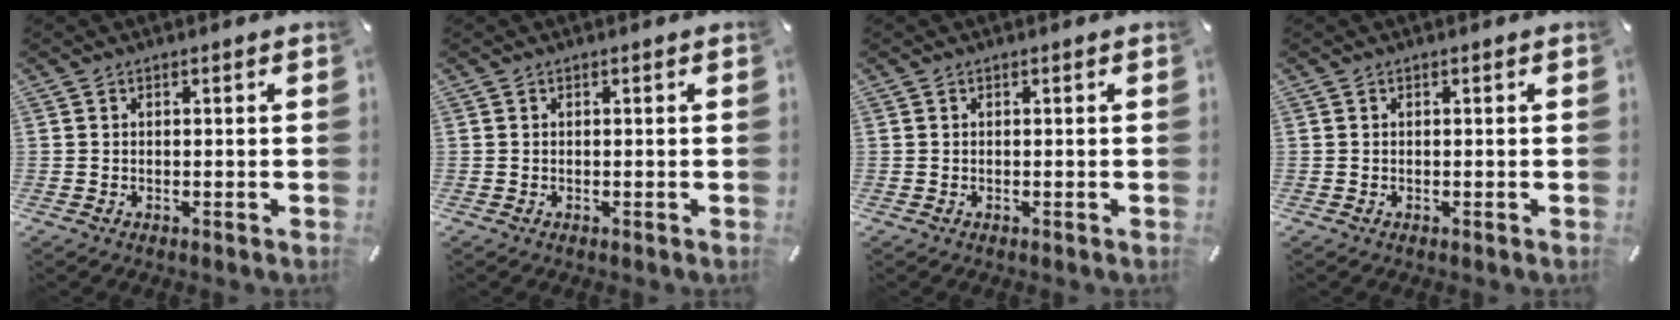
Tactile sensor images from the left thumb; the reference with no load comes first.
{"total": 0.0}
{"total": 0.0}
{"total": 0.0}